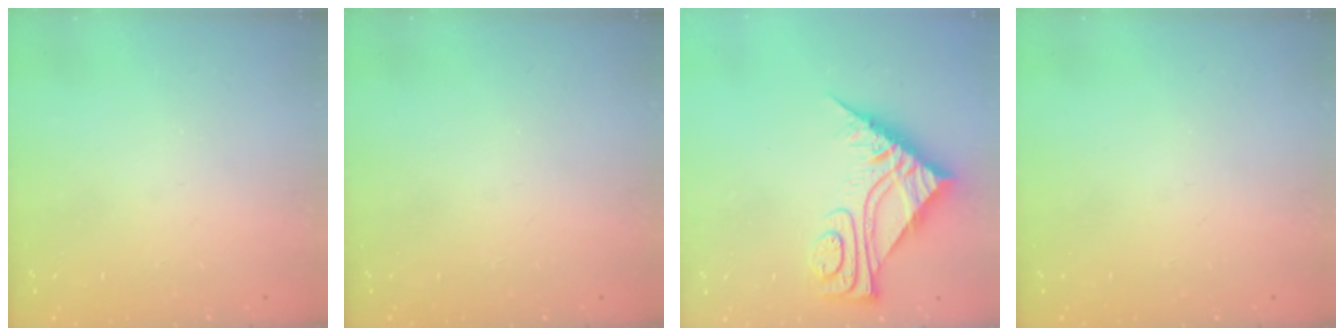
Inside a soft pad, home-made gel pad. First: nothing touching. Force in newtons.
{"total": 0.0}
{"total": 11.4, "press": 11.4, "slide": 1.1}
{"total": 0.0}